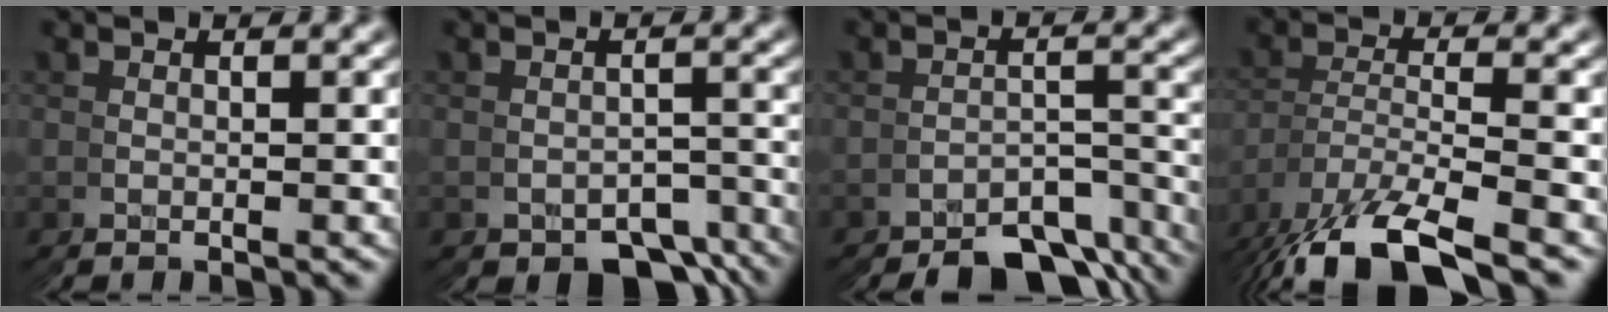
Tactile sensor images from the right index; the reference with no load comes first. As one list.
[{"total": 7.1, "force": [-4.9, 4.1, 3.0], "torque": [-0.034, -0.027, -0.068]}, {"total": 6.2, "force": [-6.0, 0.9, 1.1], "torque": [0.010, 0.000, -0.097]}, {"total": 5.6, "force": [-1.4, 3.4, 4.2], "torque": [-0.095, -0.010, -0.017]}]